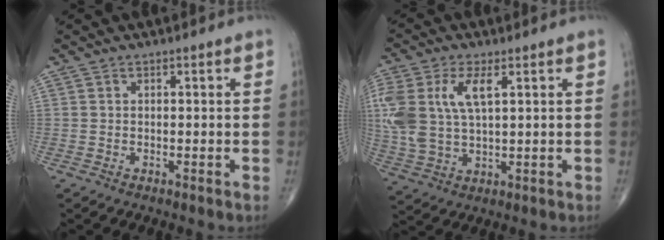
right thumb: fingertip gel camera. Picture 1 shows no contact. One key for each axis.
{"total": 14.2, "fx": 3.9, "fy": 7.2, "fz": 11.6, "tx": -0.273, "ty": 0.004, "tz": 0.081}